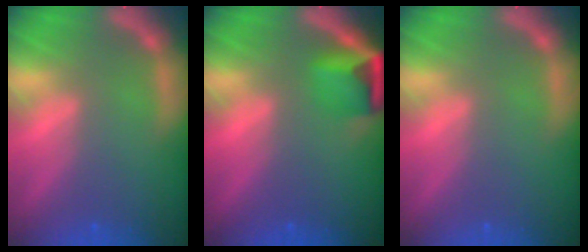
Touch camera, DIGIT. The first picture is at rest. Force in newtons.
{"total": 4.4}
{"total": 0.0}